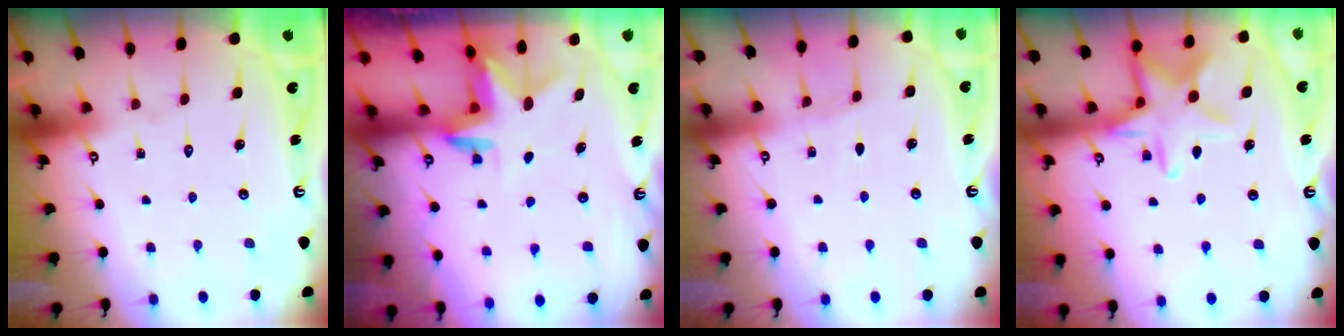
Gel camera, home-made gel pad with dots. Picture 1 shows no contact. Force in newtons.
{"total": 3.0, "press": 3.0, "slide": 0.2}
{"total": 2.4, "press": 2.4, "slide": 0.4}
{"total": 14.4, "press": 14.4, "slide": 1.1}